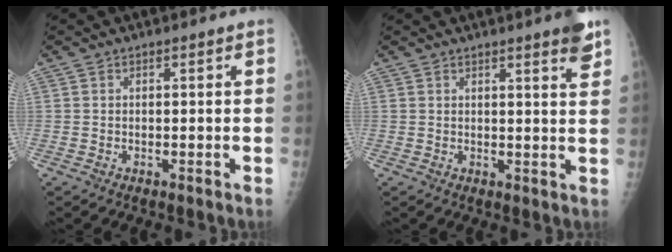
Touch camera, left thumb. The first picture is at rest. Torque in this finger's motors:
{"motor_torque": [2.48, 0.89, 0.37, -0.42, 0.02]}